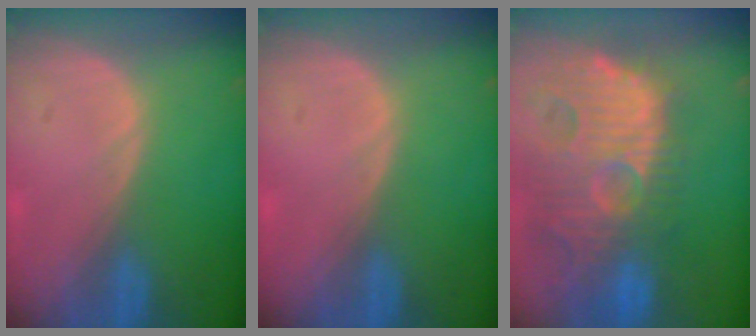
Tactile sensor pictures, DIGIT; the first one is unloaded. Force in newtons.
{"total": 0.0}
{"total": 14.4, "press": 12.6, "slide": 7.1}